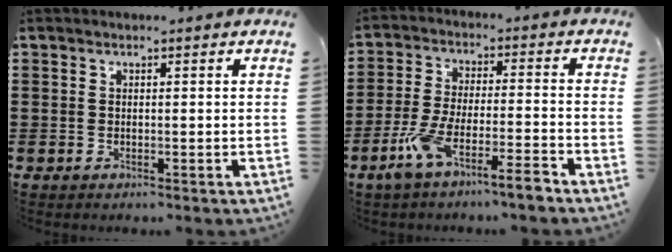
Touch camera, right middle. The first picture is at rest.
{"total": 7.7, "force": [-5.9, 0.5, 4.9], "torque": [-0.105, -0.008, -0.113]}